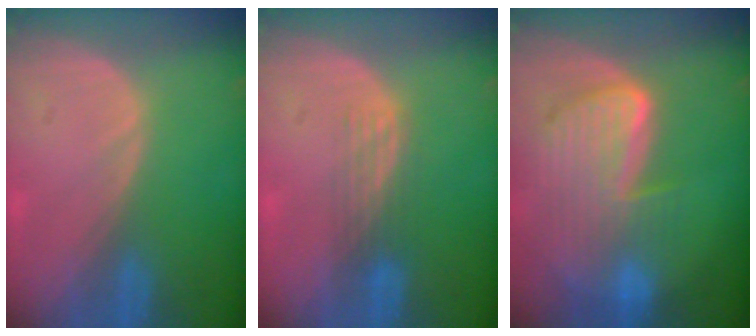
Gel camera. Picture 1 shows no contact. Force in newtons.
{"total": 3.0, "press": 2.7, "slide": 1.3}
{"total": 9.8, "press": 8.2, "slide": 5.2}